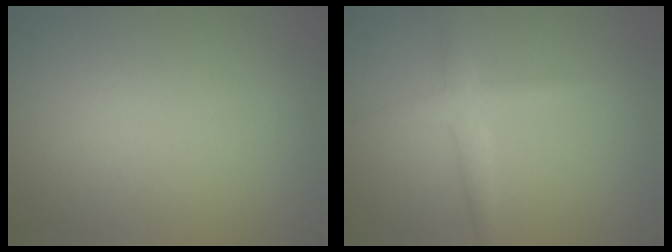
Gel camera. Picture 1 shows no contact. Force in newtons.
{"total": 2.2, "press": 2.2, "slide": 0.1}